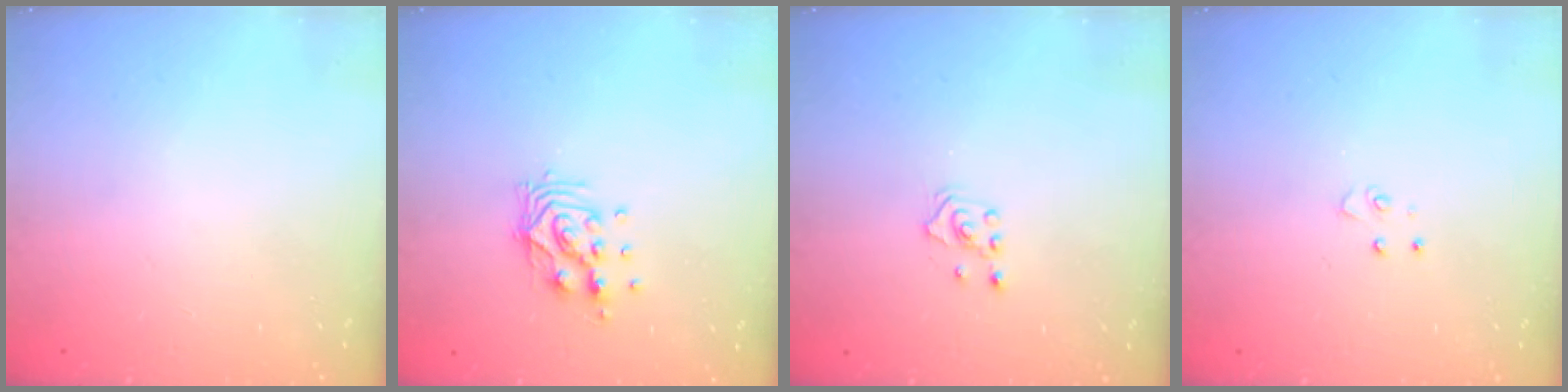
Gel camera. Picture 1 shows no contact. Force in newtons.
{"total": 9.7, "press": 9.6, "slide": 0.8}
{"total": 2.4, "press": 2.2, "slide": 0.8}
{"total": 4.1, "press": 4.1, "slide": 0.5}